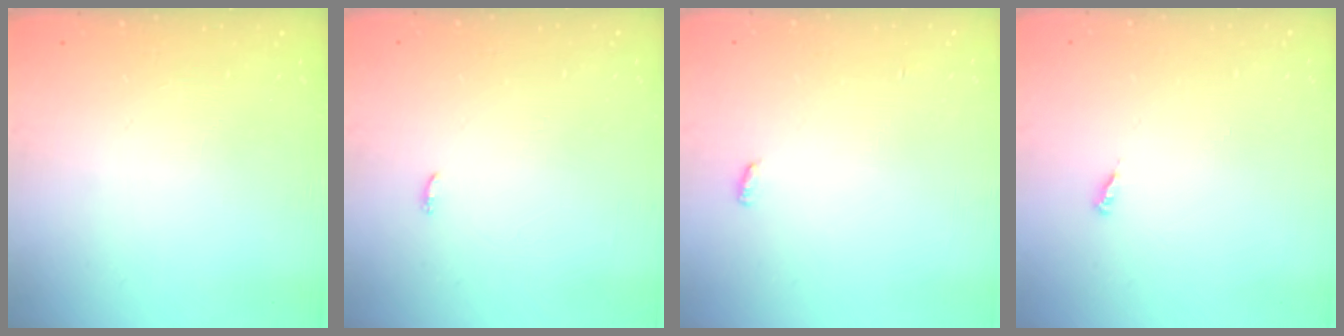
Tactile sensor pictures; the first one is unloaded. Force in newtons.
{"total": 5.6, "press": 3.4, "slide": 4.4}
{"total": 6.9, "press": 2.6, "slide": 6.4}
{"total": 3.2, "press": 3.2, "slide": 0.3}